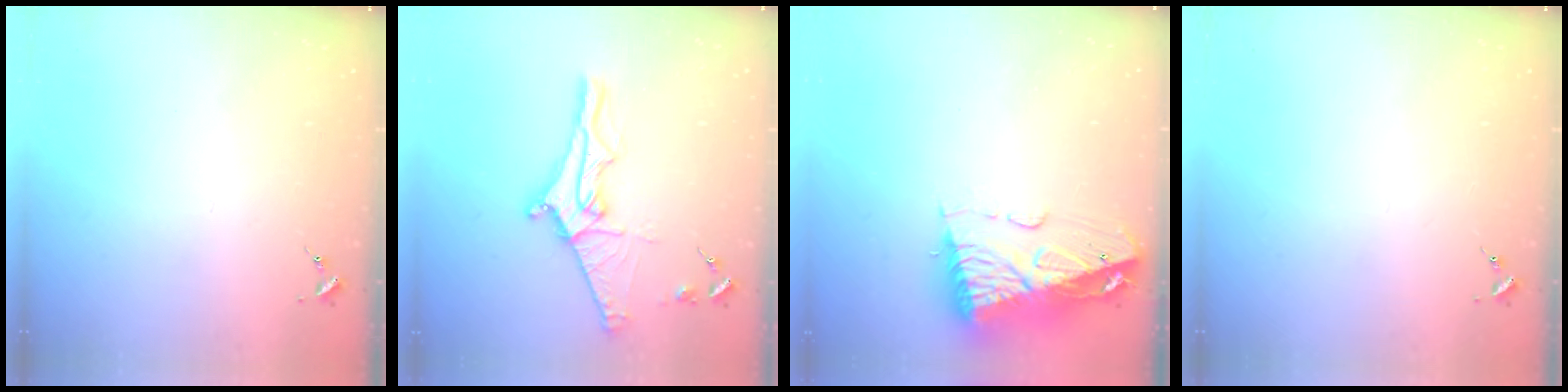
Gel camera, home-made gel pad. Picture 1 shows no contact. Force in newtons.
{"total": 14.1, "press": 14.1, "slide": 1.1}
{"total": 12.6, "press": 12.5, "slide": 1.4}
{"total": 0.0}